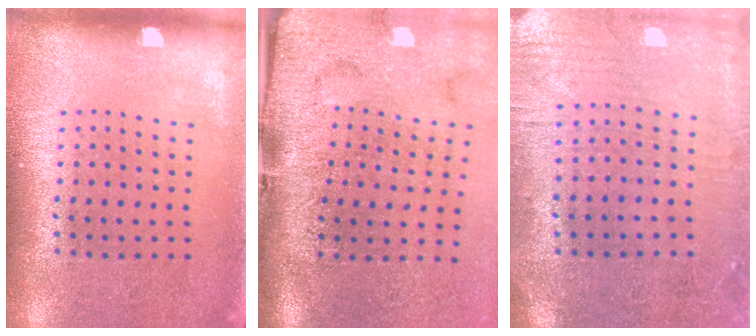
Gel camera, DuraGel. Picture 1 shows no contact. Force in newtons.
{"total": 4.5, "press": 3.5, "slide": 2.9}
{"total": 0.6, "press": 0.4, "slide": 0.4}